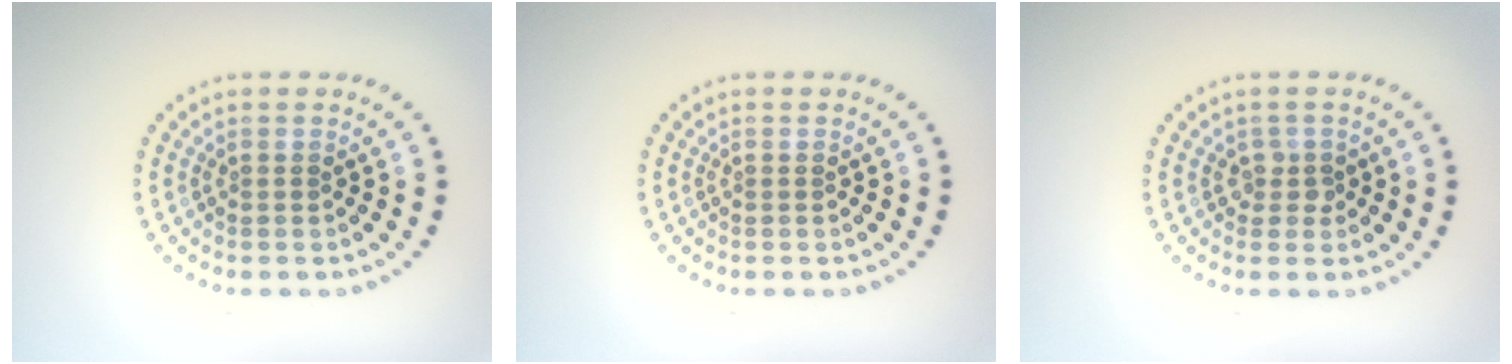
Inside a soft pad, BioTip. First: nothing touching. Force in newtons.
{"total": 0.0}
{"total": 1.2, "press": 1.1, "slide": 0.6}